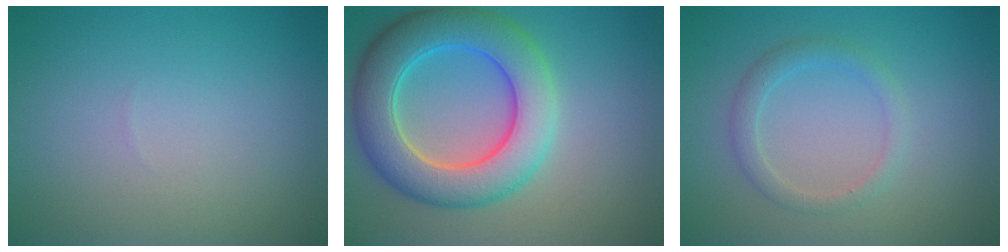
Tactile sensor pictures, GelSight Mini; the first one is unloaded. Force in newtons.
{"total": 8.4, "press": 8.4, "slide": 0.3}
{"total": 1.9, "press": 1.9, "slide": 0.0}